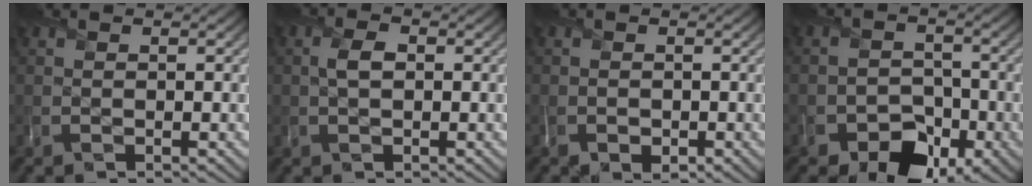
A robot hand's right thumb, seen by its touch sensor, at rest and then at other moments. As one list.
[{"total": 2.0, "force": [0.2, 1.2, 1.6], "torque": [-0.036, 0.003, 0.001]}, {"total": 2.2, "force": [-1.1, 1.5, 1.3], "torque": [-0.024, -0.009, -0.018]}, {"total": 8.3, "force": [-5.2, 5.2, 3.8], "torque": [-0.055, -0.010, -0.083]}]